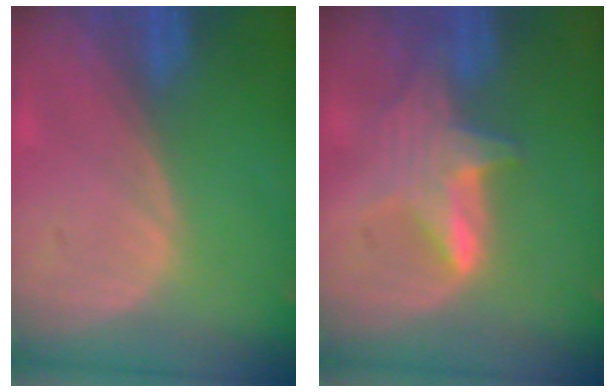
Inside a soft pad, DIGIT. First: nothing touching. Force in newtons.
{"total": 5.6, "press": 5.6, "slide": 0.4}